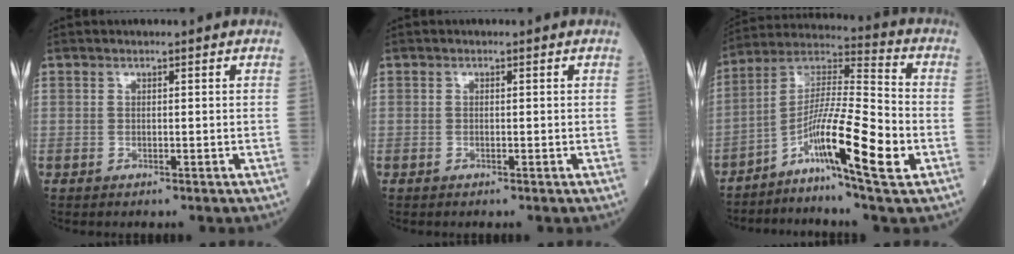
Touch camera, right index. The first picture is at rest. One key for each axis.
{"total": 0.0}
{"total": 15.7, "fx": -6.0, "fy": 0.9, "fz": 14.4, "tx": -0.272, "ty": -0.006, "tz": -0.114}